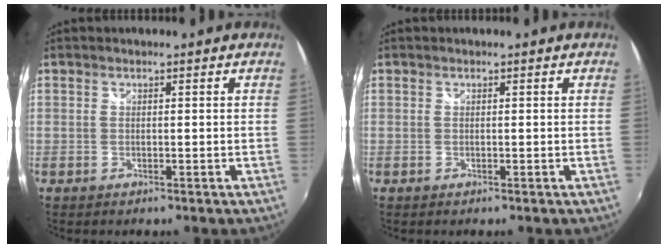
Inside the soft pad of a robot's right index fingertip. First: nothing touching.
{"total": 0.0}